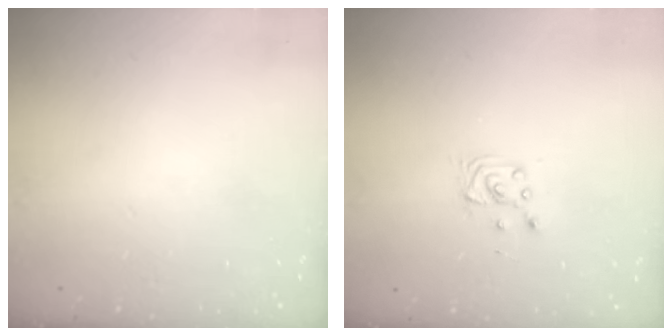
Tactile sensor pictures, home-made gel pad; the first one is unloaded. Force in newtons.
{"total": 2.9, "press": 2.9, "slide": 0.4}